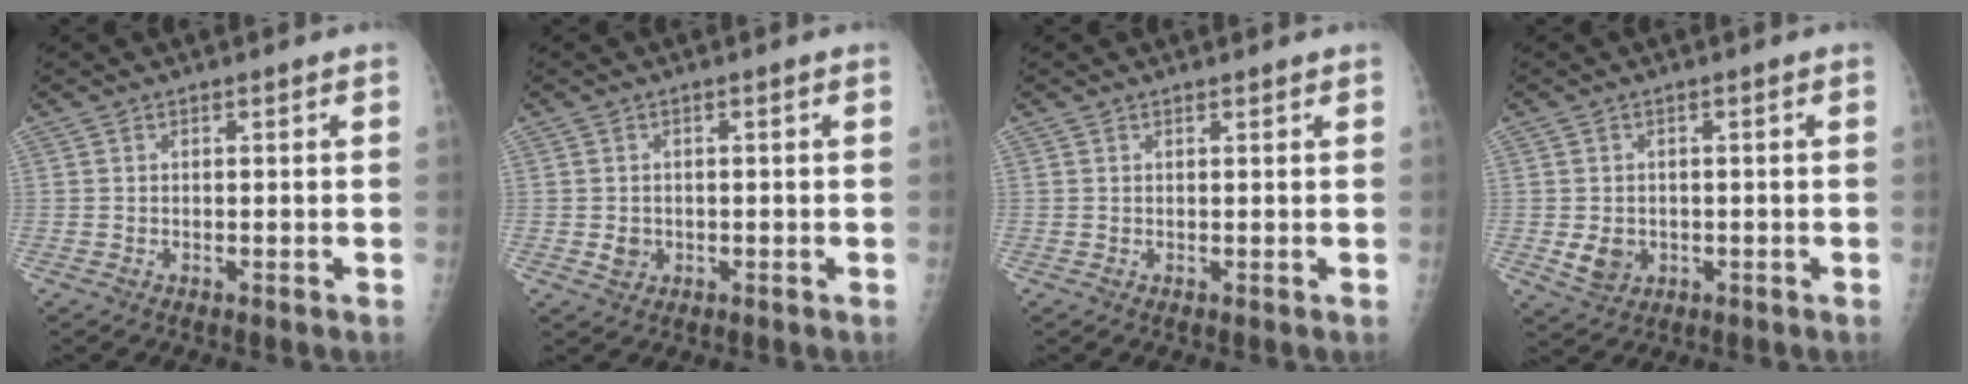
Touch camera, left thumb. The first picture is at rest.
{"total": 2.1, "force": [-0.4, 1.9, 0.9], "torque": [-0.006, 0.003, -0.001]}
{"total": 0.6, "force": [0.5, 0.1, 0.3], "torque": [-0.006, -0.002, 0.008]}
{"total": 4.2, "force": [-0.7, 3.5, 2.2], "torque": [-0.025, 0.002, -0.002]}